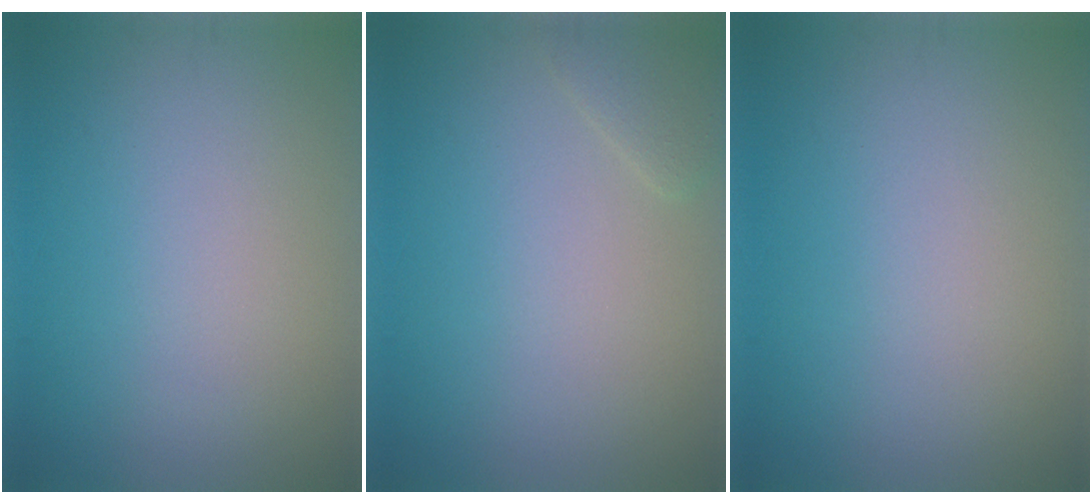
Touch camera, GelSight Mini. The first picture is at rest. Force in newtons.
{"total": 1.3, "press": 1.3, "slide": 0.2}
{"total": 0.0}